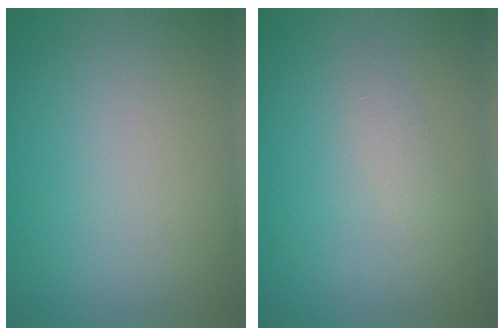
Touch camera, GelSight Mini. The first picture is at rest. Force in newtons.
{"total": 0.8, "press": 0.8, "slide": 0.0}